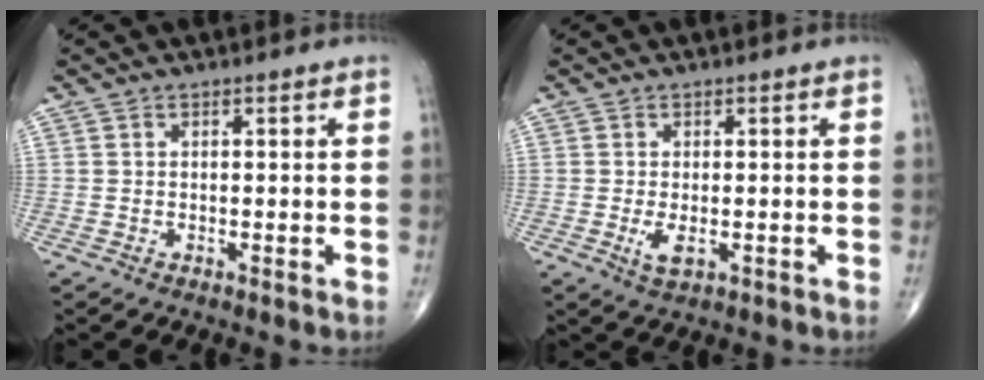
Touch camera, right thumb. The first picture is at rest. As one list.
[{"total": 2.8, "force": [-0.6, 1.2, 2.4], "torque": [-0.047, -0.007, -0.009]}]